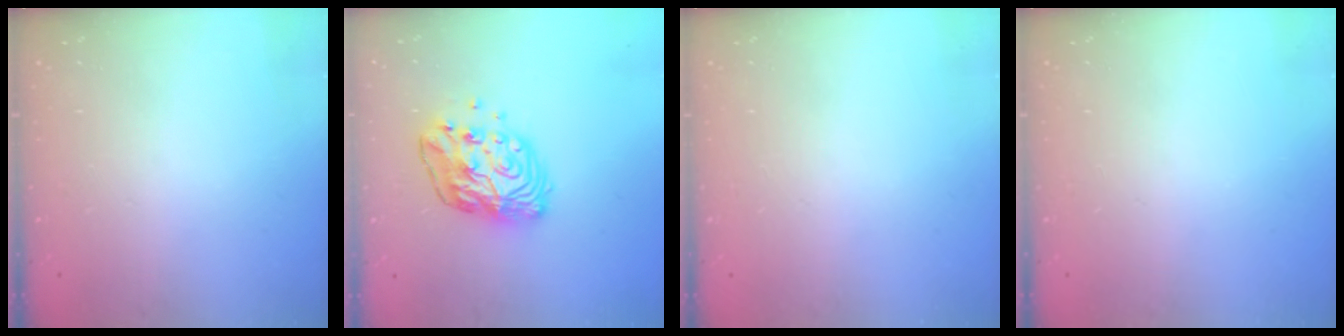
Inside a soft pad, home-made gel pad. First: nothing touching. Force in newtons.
{"total": 11.4, "press": 11.3, "slide": 0.9}
{"total": 0.0}
{"total": 0.0}